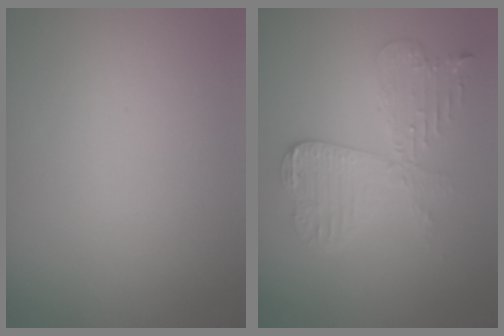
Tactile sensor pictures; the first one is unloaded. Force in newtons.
{"total": 4.2, "press": 3.6, "slide": 2.1}